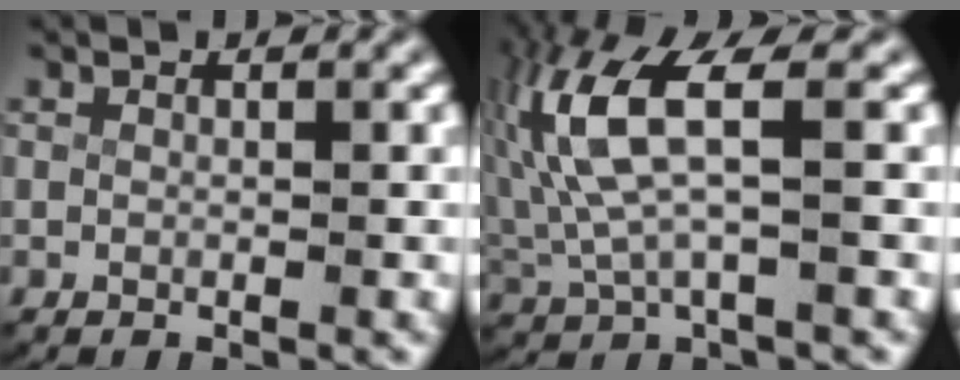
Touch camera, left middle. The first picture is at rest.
{"total": 7.4, "force": [1.4, 3.5, 6.4], "torque": [-0.154, 0.000, 0.033]}